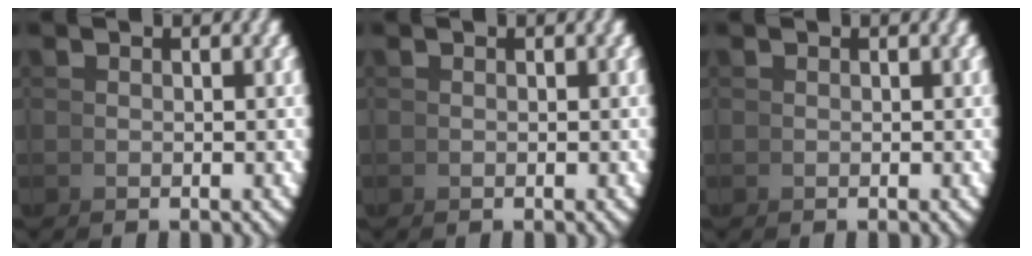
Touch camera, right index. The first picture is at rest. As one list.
[{"total": 0.0}, {"total": 0.0}]